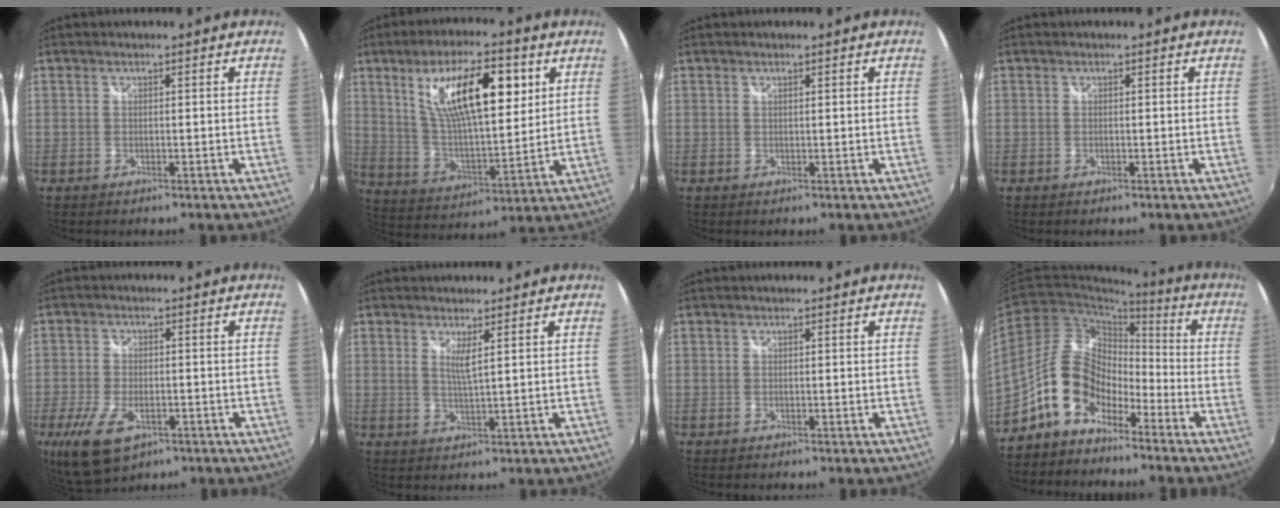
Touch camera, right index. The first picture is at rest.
{"total": 18.2, "force": [7.4, 6.2, 15.4], "torque": [-0.268, 0.010, 0.136]}
{"total": 0.0}
{"total": 0.0}
{"total": 11.1, "force": [-5.4, 5.8, 7.8], "torque": [-0.182, -0.034, -0.093]}
{"total": 2.7, "force": [1.3, -0.1, 2.3], "torque": [-0.043, -0.009, 0.020]}
{"total": 0.0}
{"total": 11.5, "force": [-7.6, 6.8, 5.3], "torque": [-0.102, 0.028, -0.144]}